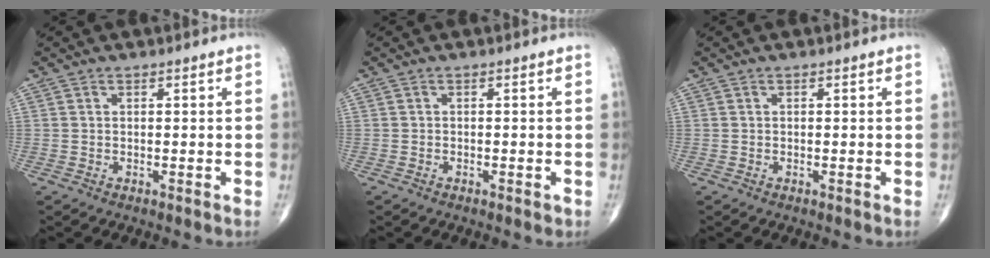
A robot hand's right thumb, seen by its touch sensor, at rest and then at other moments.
{"total": 0.6, "force": [-0.4, 0.3, 0.4], "torque": [-0.008, -0.002, -0.005]}
{"total": 0.0}